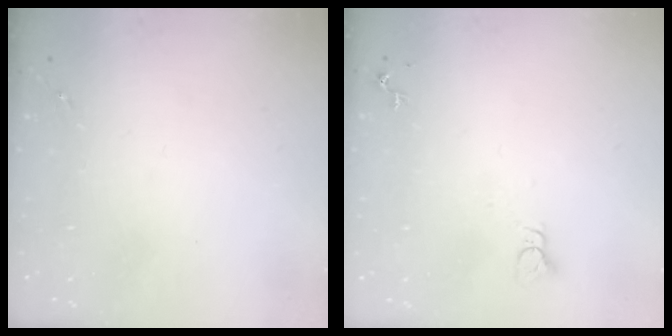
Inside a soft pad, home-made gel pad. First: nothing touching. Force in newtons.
{"total": 2.2, "press": 2.2, "slide": 0.1}